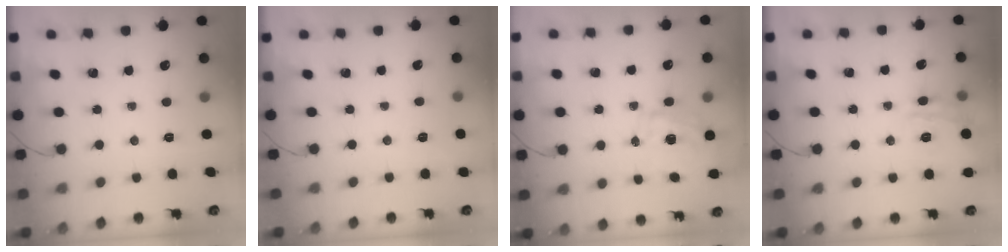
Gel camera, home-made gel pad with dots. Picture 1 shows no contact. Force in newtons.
{"total": 3.4, "press": 2.9, "slide": 1.7}
{"total": 0.9, "press": 0.7, "slide": 0.6}
{"total": 14.1, "press": 14.1, "slide": 0.6}